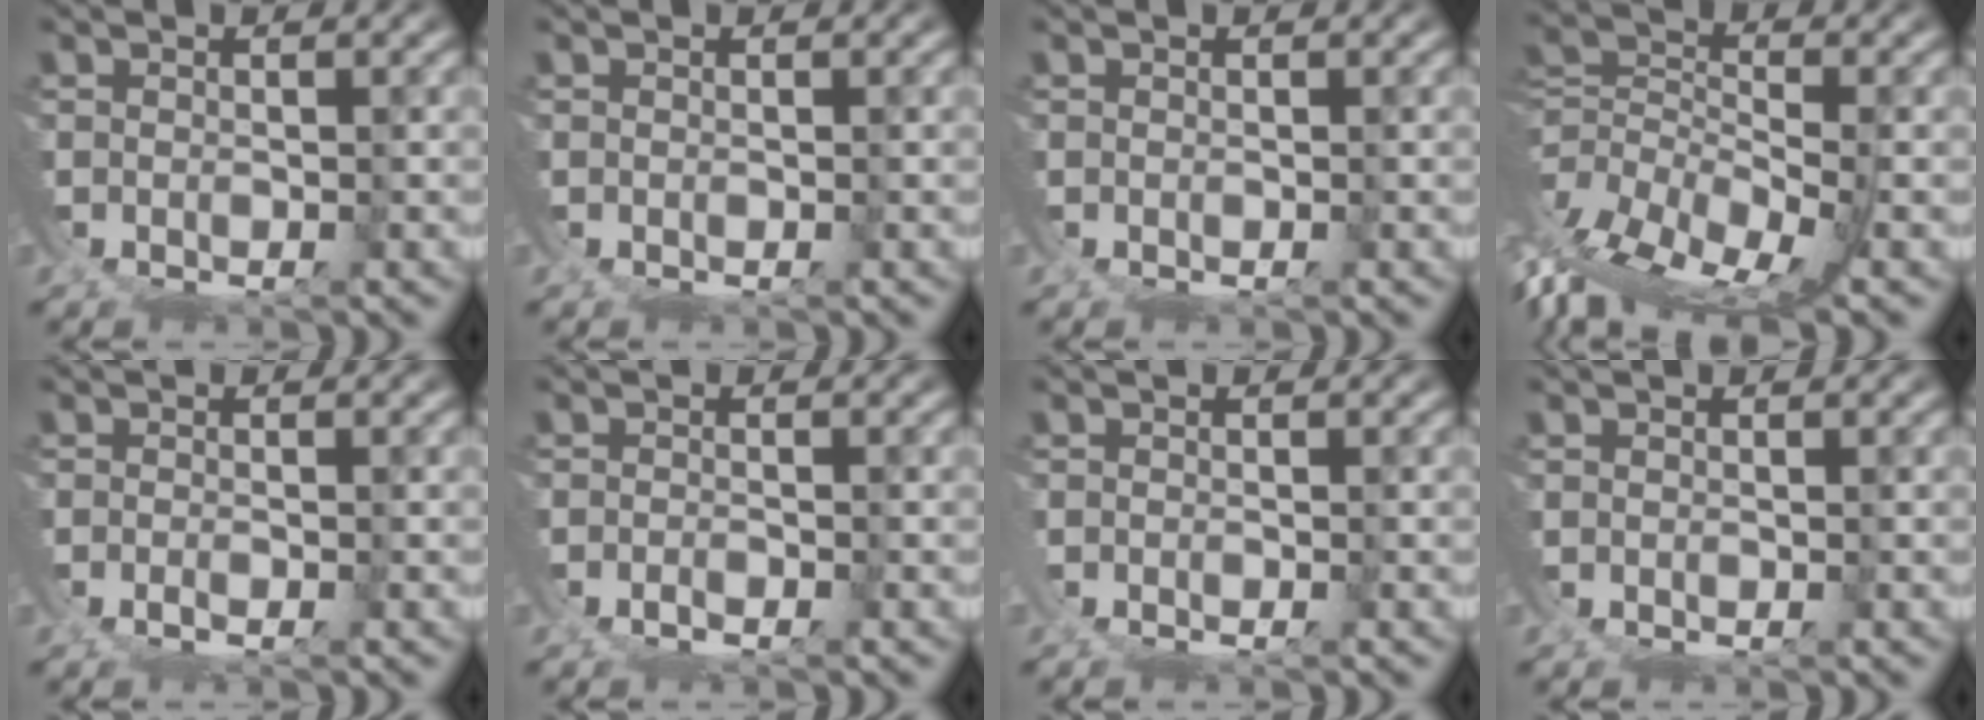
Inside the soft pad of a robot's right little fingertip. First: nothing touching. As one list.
[{"total": 2.7, "force": [0.2, -2.6, -0.7], "torque": [0.028, -0.007, 0.014]}, {"total": 2.7, "force": [0.2, -2.6, -0.6], "torque": [0.028, -0.007, 0.014]}, {"total": 10.6, "force": [-4.1, 6.5, 7.3], "torque": [-0.161, -0.049, -0.052]}, {"total": 1.0, "force": [-0.9, -0.1, 0.4], "torque": [-0.001, -0.001, -0.022]}, {"total": 1.1, "force": [-1.1, -0.3, 0.1], "torque": [0.006, 0.001, -0.026]}, {"total": 0.8, "force": [-0.5, 0.6, 0.2], "torque": [-0.008, -0.002, -0.012]}, {"total": 0.0}]